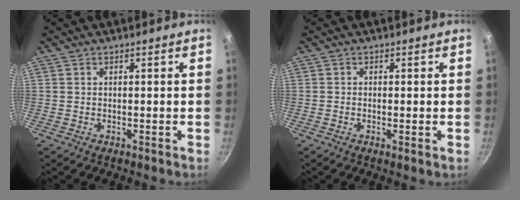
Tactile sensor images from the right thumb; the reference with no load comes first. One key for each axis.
{"total": 0.9, "fx": -0.2, "fy": 0.0, "fz": 0.9, "tx": -0.019, "ty": -0.003, "tz": -0.006}